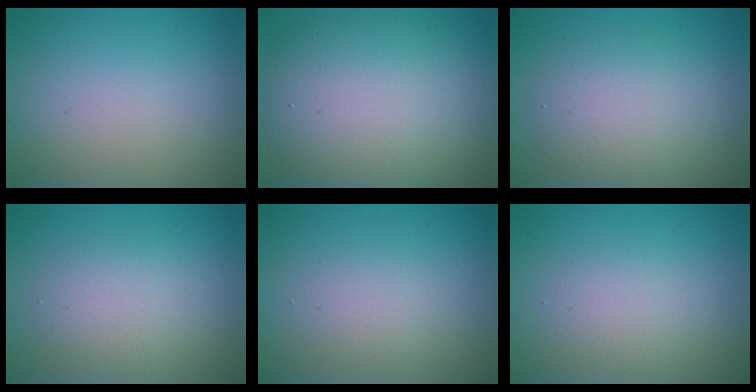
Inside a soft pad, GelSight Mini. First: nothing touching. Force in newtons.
{"total": 11.1, "press": 11.1, "slide": 0.5}
{"total": 4.6, "press": 4.5, "slide": 0.1}
{"total": 2.9, "press": 2.9, "slide": 0.3}
{"total": 1.8, "press": 1.8, "slide": 0.0}
{"total": 2.1, "press": 2.1, "slide": 0.1}